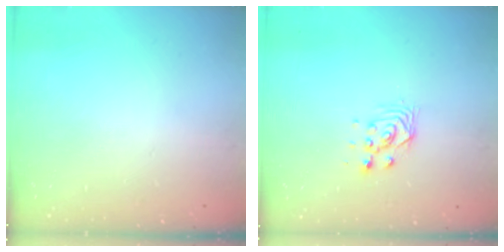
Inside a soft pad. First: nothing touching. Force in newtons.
{"total": 2.9, "press": 2.8, "slide": 0.8}